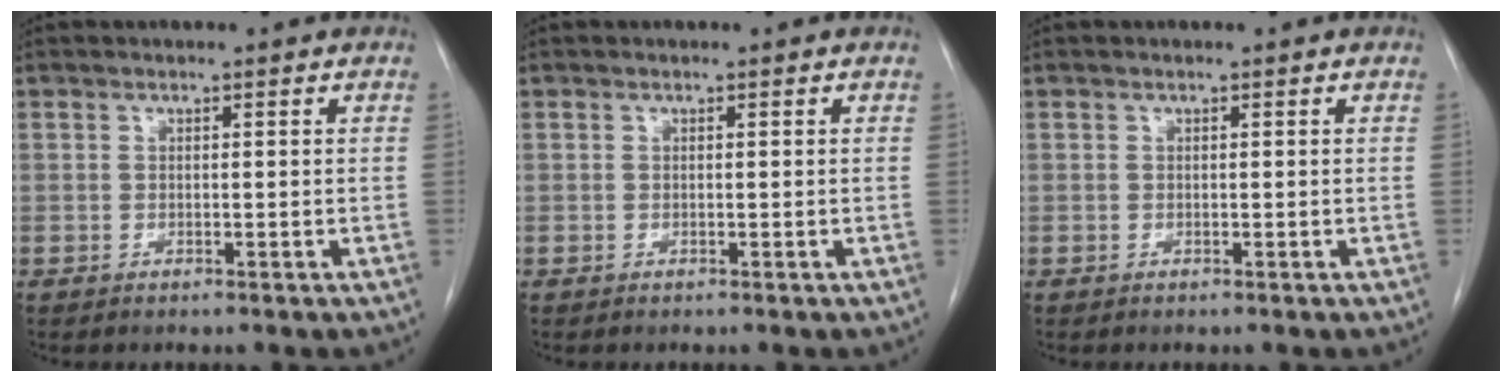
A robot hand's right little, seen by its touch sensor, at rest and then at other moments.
{"total": 0.0}
{"total": 0.0}